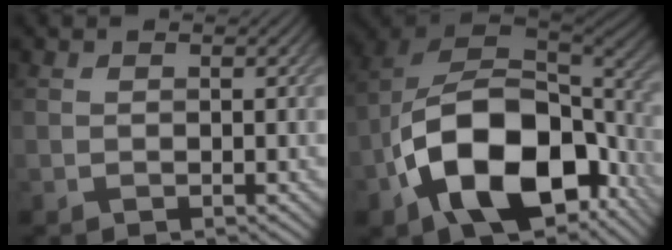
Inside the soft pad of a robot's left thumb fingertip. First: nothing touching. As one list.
[{"total": 18.3, "force": [-7.0, 10.9, 12.9], "torque": [-0.242, -0.031, -0.124]}]